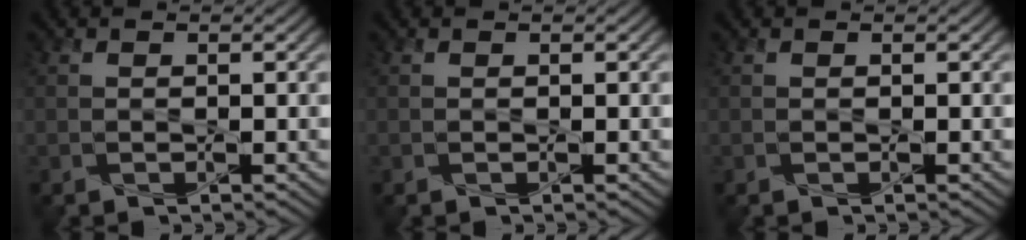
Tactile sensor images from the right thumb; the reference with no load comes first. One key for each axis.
{"total": 0.0}
{"total": 0.0}